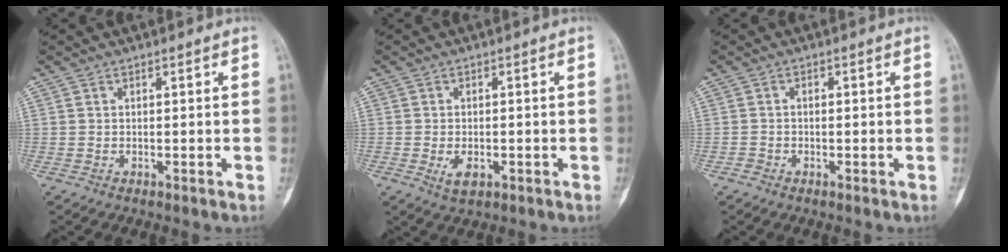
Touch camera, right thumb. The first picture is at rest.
{"total": 3.5, "force": [-1.2, 2.0, 2.6], "torque": [-0.041, -0.001, -0.014]}
{"total": 0.8, "force": [-0.5, 0.6, 0.3], "torque": [-0.001, 0.001, -0.013]}